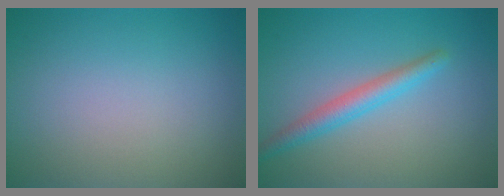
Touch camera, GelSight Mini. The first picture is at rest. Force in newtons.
{"total": 2.7, "press": 2.7, "slide": 0.1}